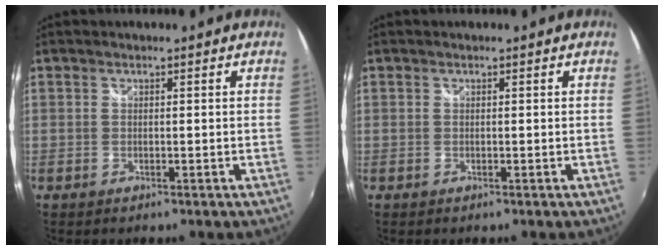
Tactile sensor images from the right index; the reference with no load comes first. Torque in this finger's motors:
{"motor_torque": [0.22, 0.24, -0.01, 0.01]}